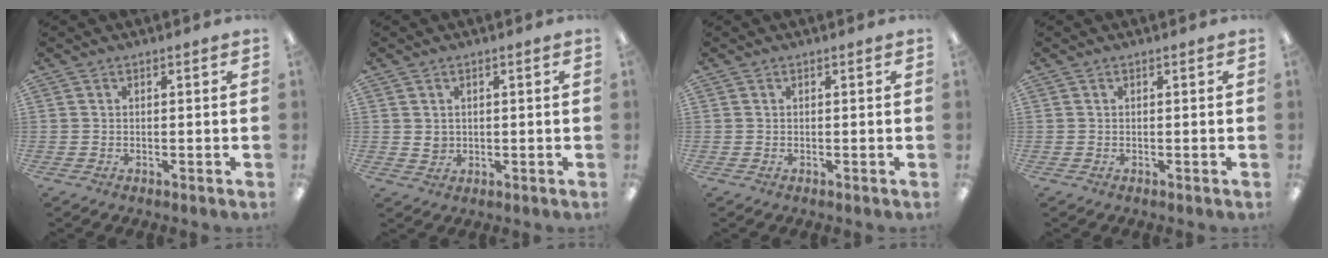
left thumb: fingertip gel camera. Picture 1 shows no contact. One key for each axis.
{"total": 2.5, "fx": 0.9, "fy": 2.2, "fz": 0.8, "tx": -0.009, "ty": -0.001, "tz": 0.015}
{"total": 0.0}
{"total": 0.0}